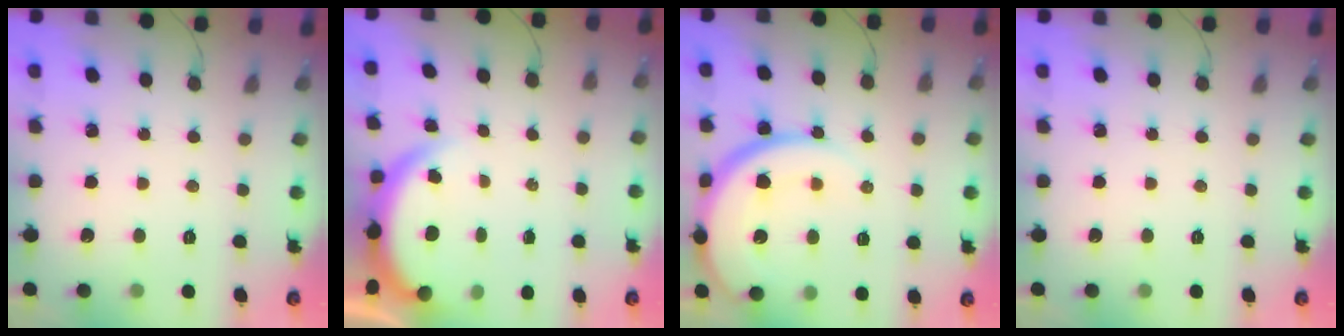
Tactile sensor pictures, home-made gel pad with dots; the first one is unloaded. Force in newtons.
{"total": 3.8, "press": 3.8, "slide": 0.2}
{"total": 13.8, "press": 13.8, "slide": 1.2}
{"total": 0.0}